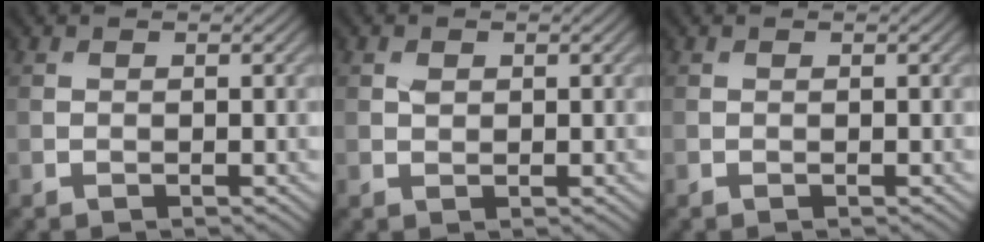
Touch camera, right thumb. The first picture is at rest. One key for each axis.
{"total": 0.9, "fx": 0.3, "fy": 0.7, "fz": 0.5, "tx": -0.012, "ty": -0.001, "tz": 0.007}
{"total": 0.0}